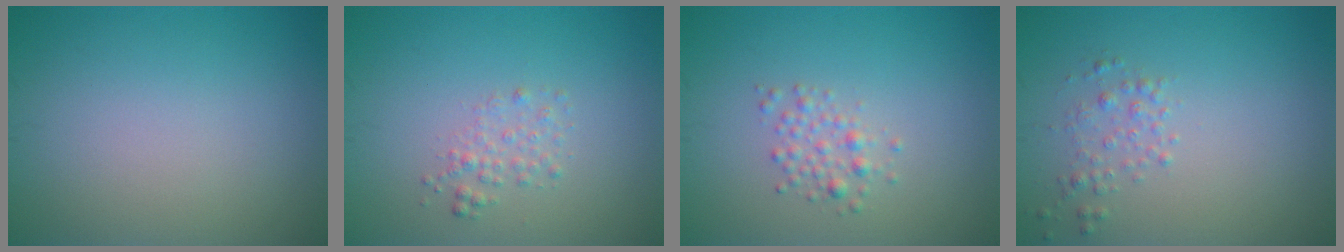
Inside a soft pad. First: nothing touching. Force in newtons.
{"total": 1.4, "press": 1.4, "slide": 0.1}
{"total": 1.7, "press": 1.7, "slide": 0.0}
{"total": 1.4, "press": 1.4, "slide": 0.0}